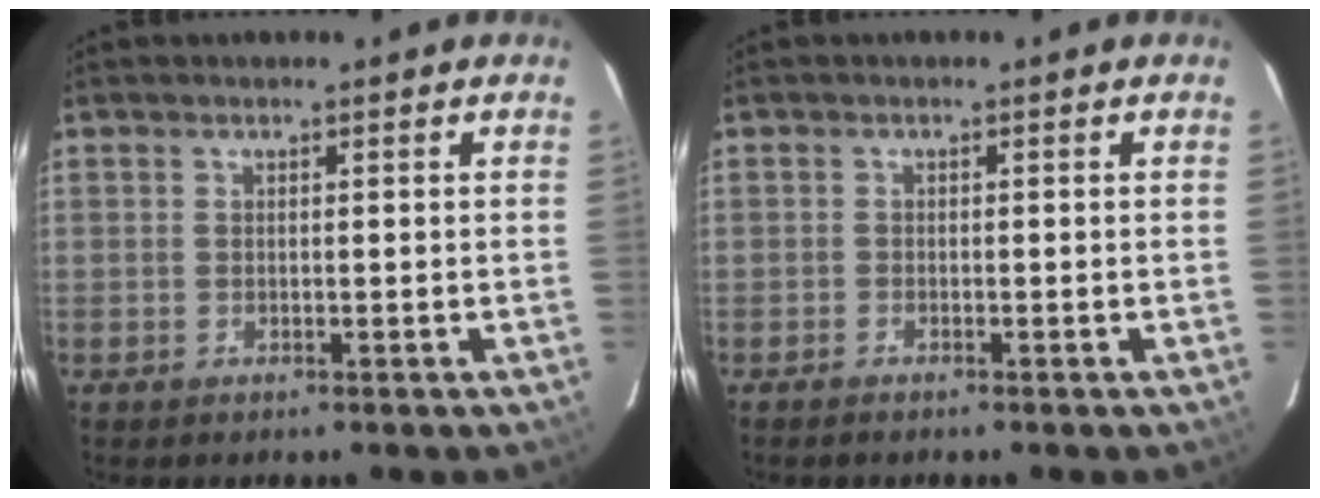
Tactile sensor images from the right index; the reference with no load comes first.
{"total": 0.7, "force": [-0.7, 0.2, 0.2], "torque": [-0.007, -0.001, -0.015]}